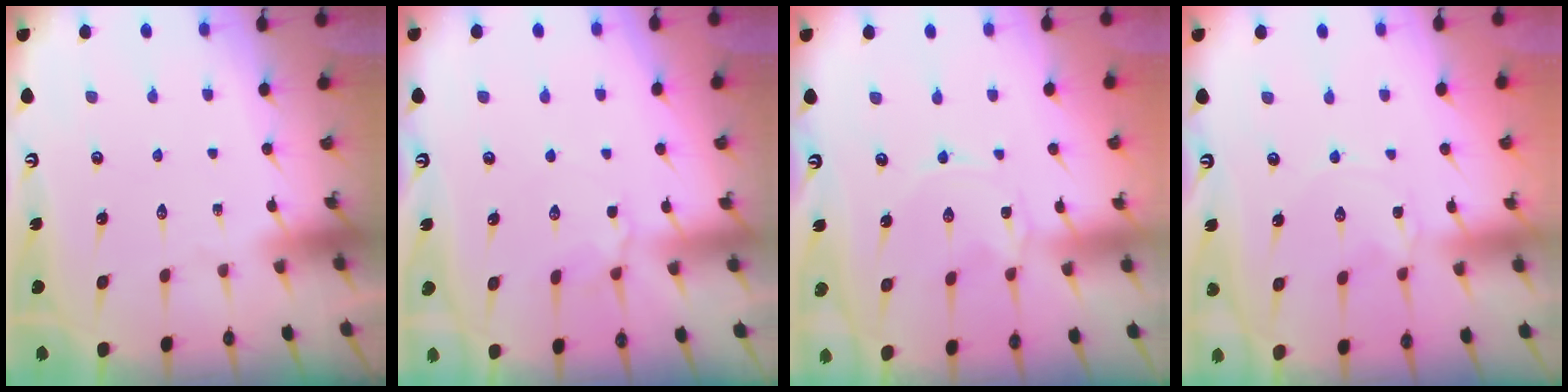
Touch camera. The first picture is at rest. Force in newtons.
{"total": 4.4, "press": 4.3, "slide": 1.0}
{"total": 0.0}
{"total": 1.4, "press": 1.4, "slide": 0.3}